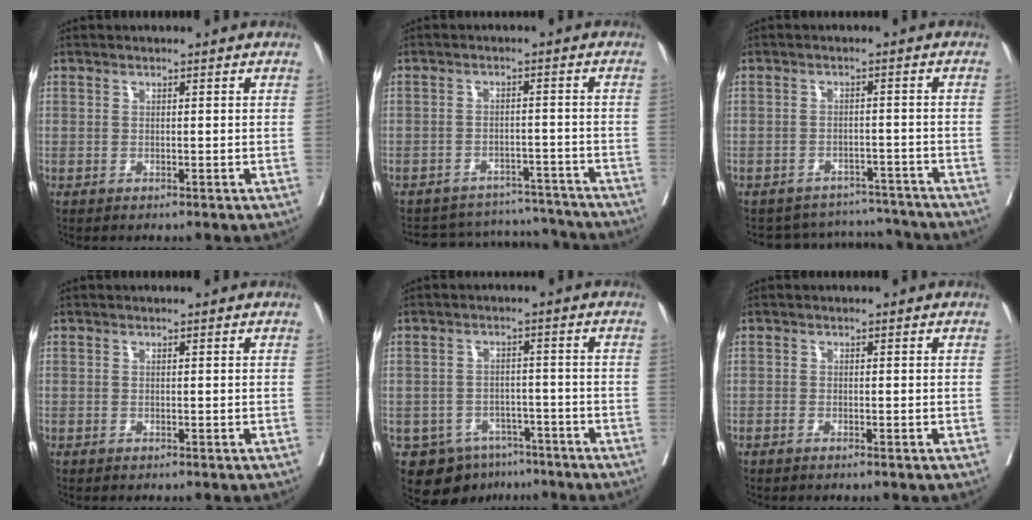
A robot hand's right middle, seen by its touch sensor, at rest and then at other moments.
{"total": 9.9, "force": [-9.7, 2.2, -0.3], "torque": [0.012, 0.029, -0.121]}
{"total": 7.8, "force": [-7.6, 1.8, -0.9], "torque": [0.018, 0.029, -0.093]}
{"total": 0.0}
{"total": 7.8, "force": [-5.2, 5.4, 2.1], "torque": [-0.026, 0.010, -0.069]}
{"total": 0.6, "force": [-0.5, 0.0, 0.4], "torque": [-0.009, -0.002, -0.008]}